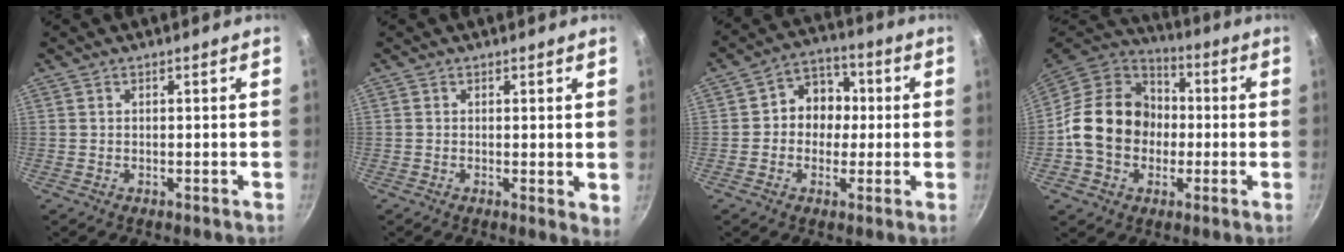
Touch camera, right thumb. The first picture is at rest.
{"total": 2.7, "force": [0.5, 1.0, 2.4], "torque": [-0.031, -0.008, 0.005]}
{"total": 9.0, "force": [0.2, 7.8, 4.5], "torque": [-0.013, 0.021, -0.013]}
{"total": 18.7, "force": [-1.5, 15.3, 10.5], "torque": [-0.156, 0.041, -0.035]}